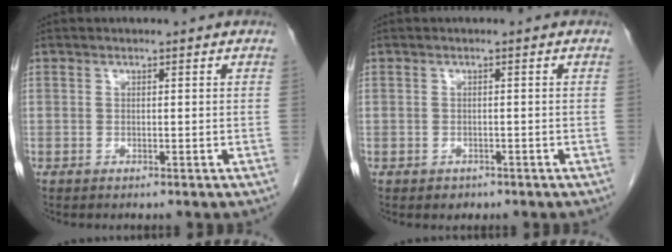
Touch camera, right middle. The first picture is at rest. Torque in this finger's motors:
{"motor_torque": [0.32, -0.17, 0.07, 0.02]}